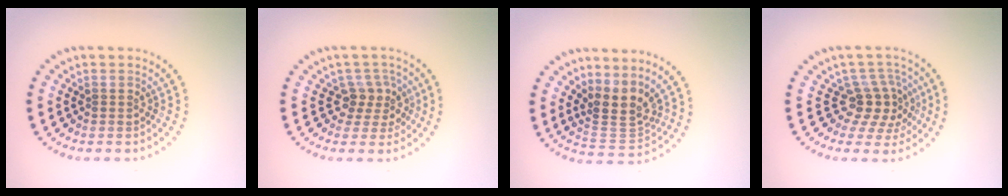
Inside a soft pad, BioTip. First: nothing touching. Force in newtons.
{"total": 2.4, "press": 1.9, "slide": 1.5}
{"total": 3.3, "press": 2.4, "slide": 2.3}
{"total": 3.5, "press": 2.6, "slide": 2.3}